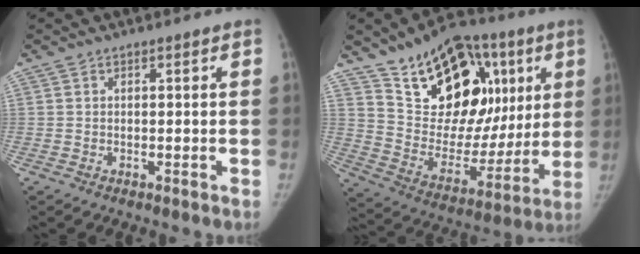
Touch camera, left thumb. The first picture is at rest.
{"total": 26.7, "force": [11.3, 16.5, 17.7], "torque": [-0.212, -0.007, 0.194]}